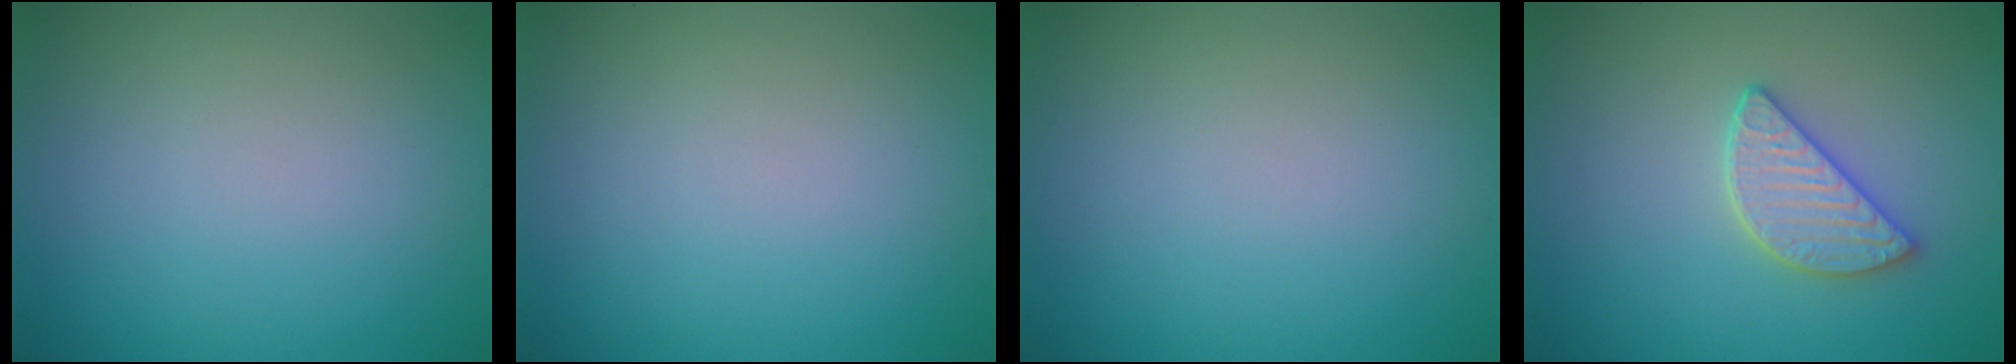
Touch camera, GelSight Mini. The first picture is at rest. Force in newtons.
{"total": 0.0}
{"total": 0.0}
{"total": 2.9, "press": 2.8, "slide": 0.9}